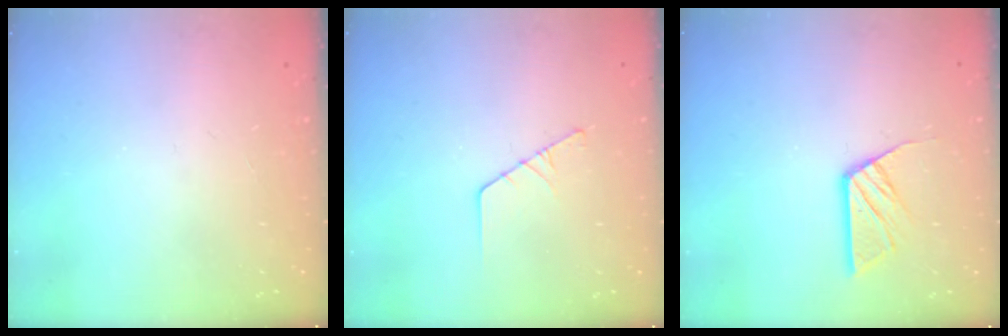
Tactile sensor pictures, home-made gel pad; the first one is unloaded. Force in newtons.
{"total": 2.9, "press": 2.9, "slide": 0.3}
{"total": 6.9, "press": 6.9, "slide": 0.6}